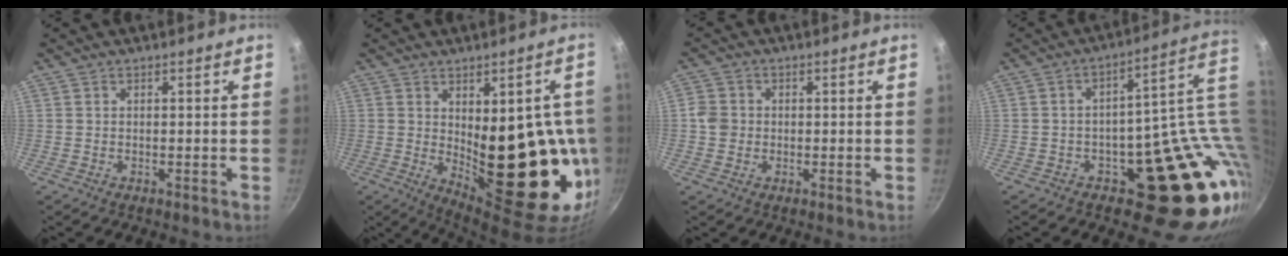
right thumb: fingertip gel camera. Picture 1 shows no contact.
{"total": 22.1, "force": [-1.3, 9.6, 19.8], "torque": [-0.212, -0.024, 0.009]}
{"total": 3.7, "force": [-0.3, 3.4, 1.4], "torque": [-0.015, 0.012, -0.012]}
{"total": 19.1, "force": [3.1, 12.7, 13.9], "torque": [-0.076, 0.010, 0.067]}